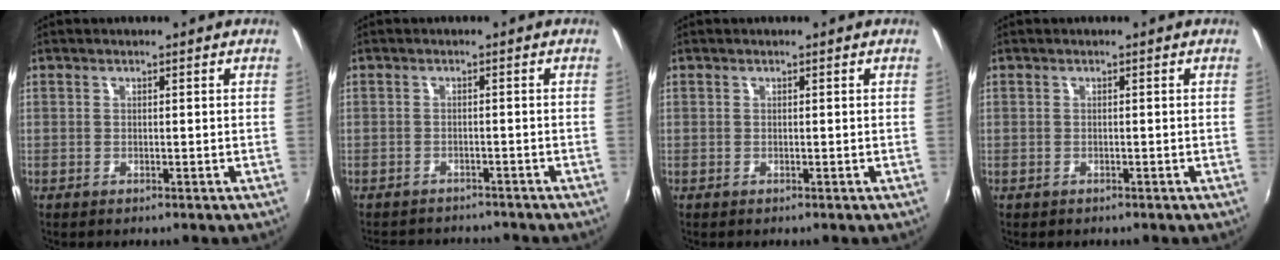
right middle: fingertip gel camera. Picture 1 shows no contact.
{"total": 7.2, "force": [-6.6, 2.0, 1.9], "torque": [-0.050, -0.007, -0.096]}
{"total": 0.0}
{"total": 0.5, "force": [-0.3, 0.4, 0.0], "torque": [-0.003, -0.002, -0.005]}